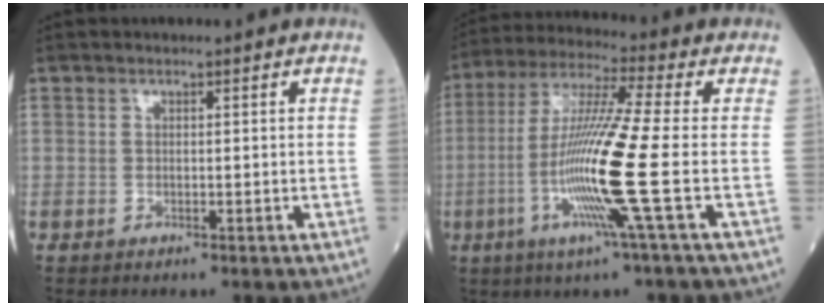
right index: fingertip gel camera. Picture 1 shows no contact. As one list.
[{"total": 14.2, "force": [-3.5, -1.8, 13.7], "torque": [-0.271, -0.016, -0.080]}]